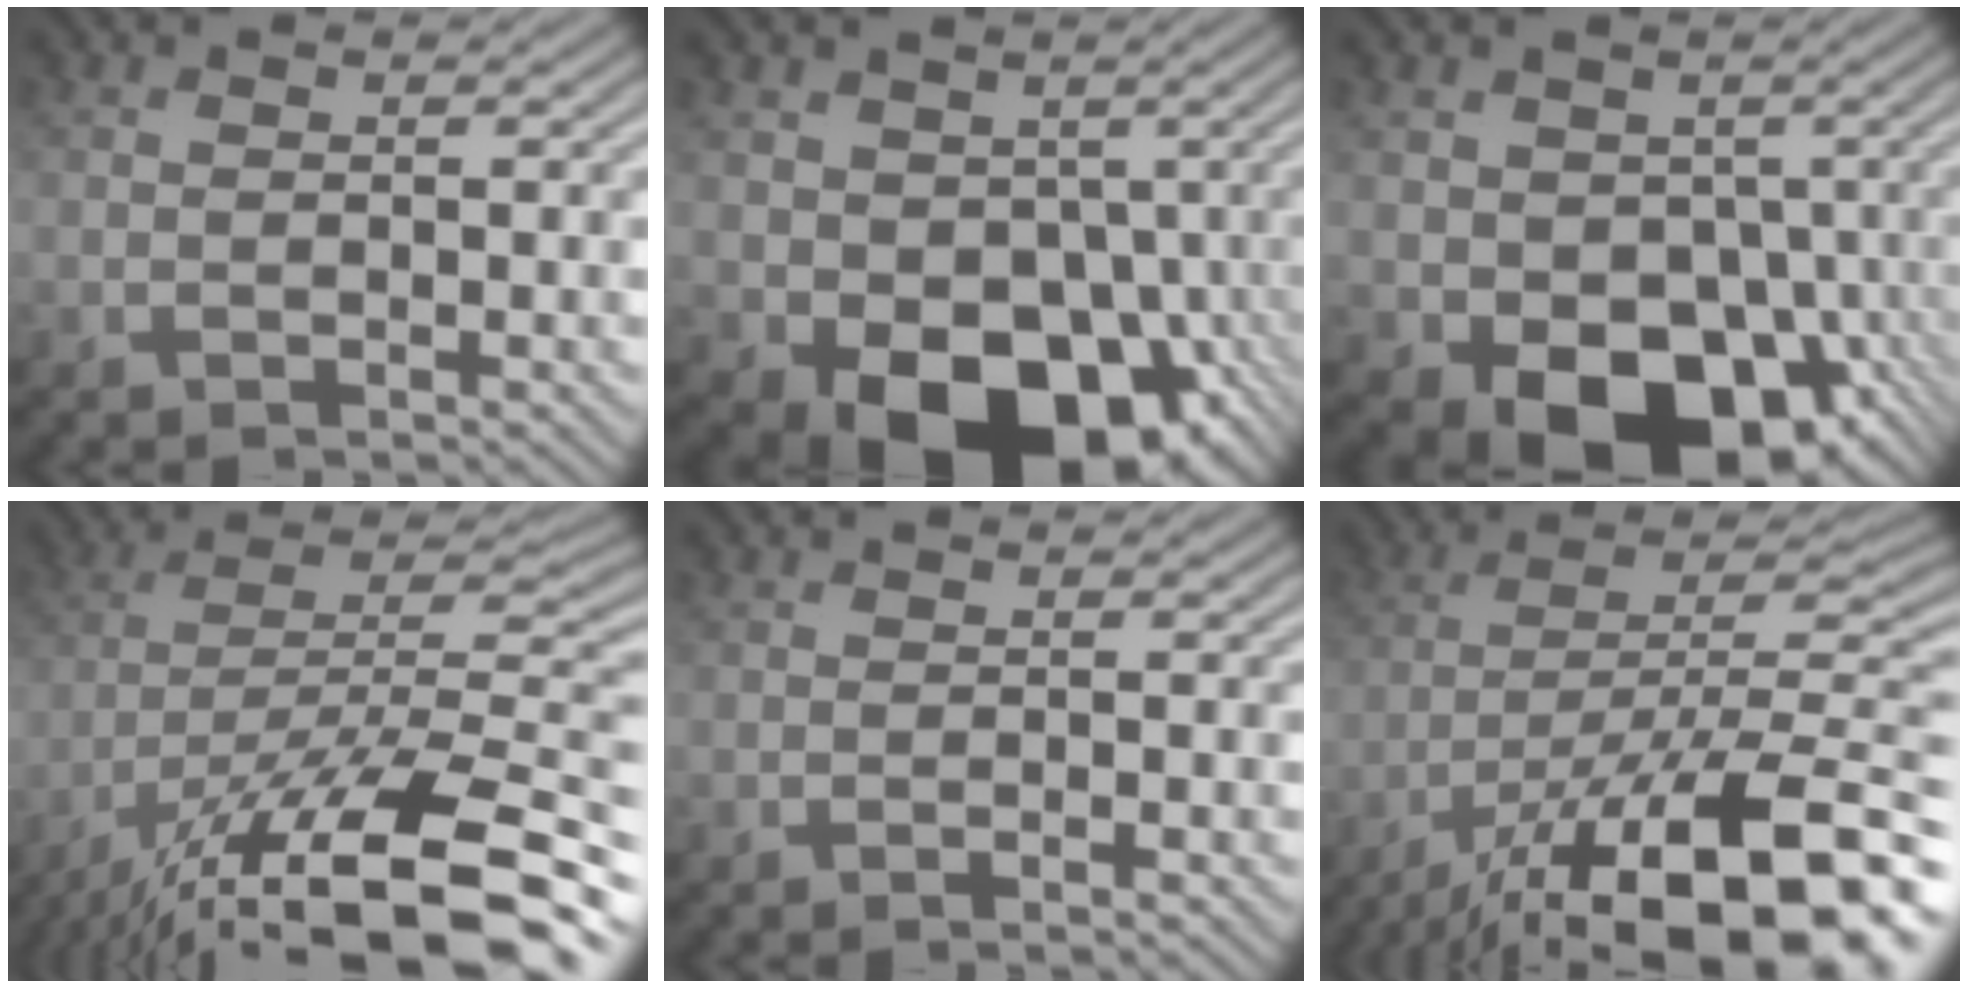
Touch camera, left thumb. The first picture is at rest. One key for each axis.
{"total": 14.1, "fx": -3.6, "fy": 10.1, "fz": 9.1, "tx": -0.143, "ty": -0.049, "tz": -0.043}
{"total": 12.9, "fx": -4.0, "fy": 9.2, "fz": 8.0, "tx": -0.124, "ty": -0.044, "tz": -0.054}
{"total": 17.4, "fx": -11.4, "fy": 4.9, "fz": 12.2, "tx": -0.230, "ty": -0.009, "tz": -0.187}
{"total": 0.8, "fx": -0.6, "fy": 0.0, "fz": 0.6, "tx": -0.009, "ty": 0.001, "tz": -0.012}
{"total": 18.2, "fx": -11.5, "fy": 5.4, "fz": 13.0, "tx": -0.210, "ty": -0.014, "tz": -0.191}